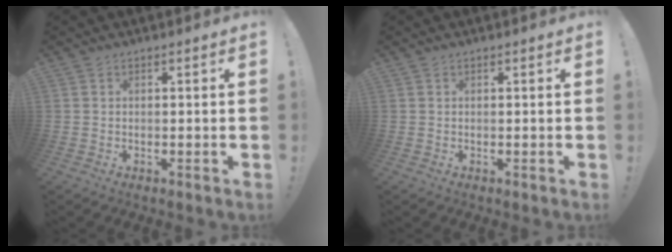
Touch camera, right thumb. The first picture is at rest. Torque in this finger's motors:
{"motor_torque": [-0.09, 0.11, -0.10, 0.07, 0.04]}